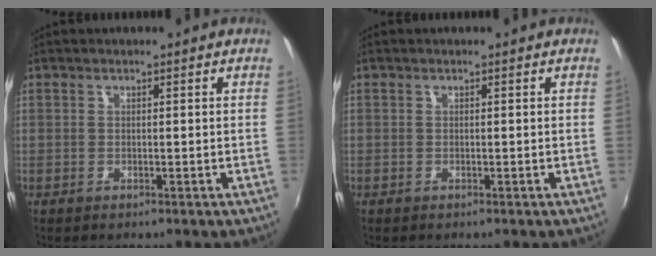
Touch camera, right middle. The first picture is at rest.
{"total": 0.0}